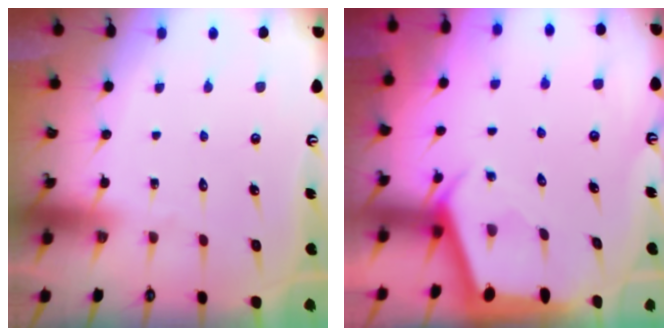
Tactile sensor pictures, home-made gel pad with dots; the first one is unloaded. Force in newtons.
{"total": 2.4, "press": 2.4, "slide": 0.3}